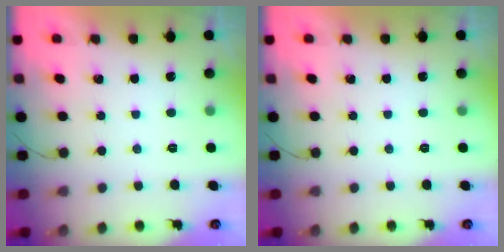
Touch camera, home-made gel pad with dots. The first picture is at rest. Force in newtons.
{"total": 0.0}